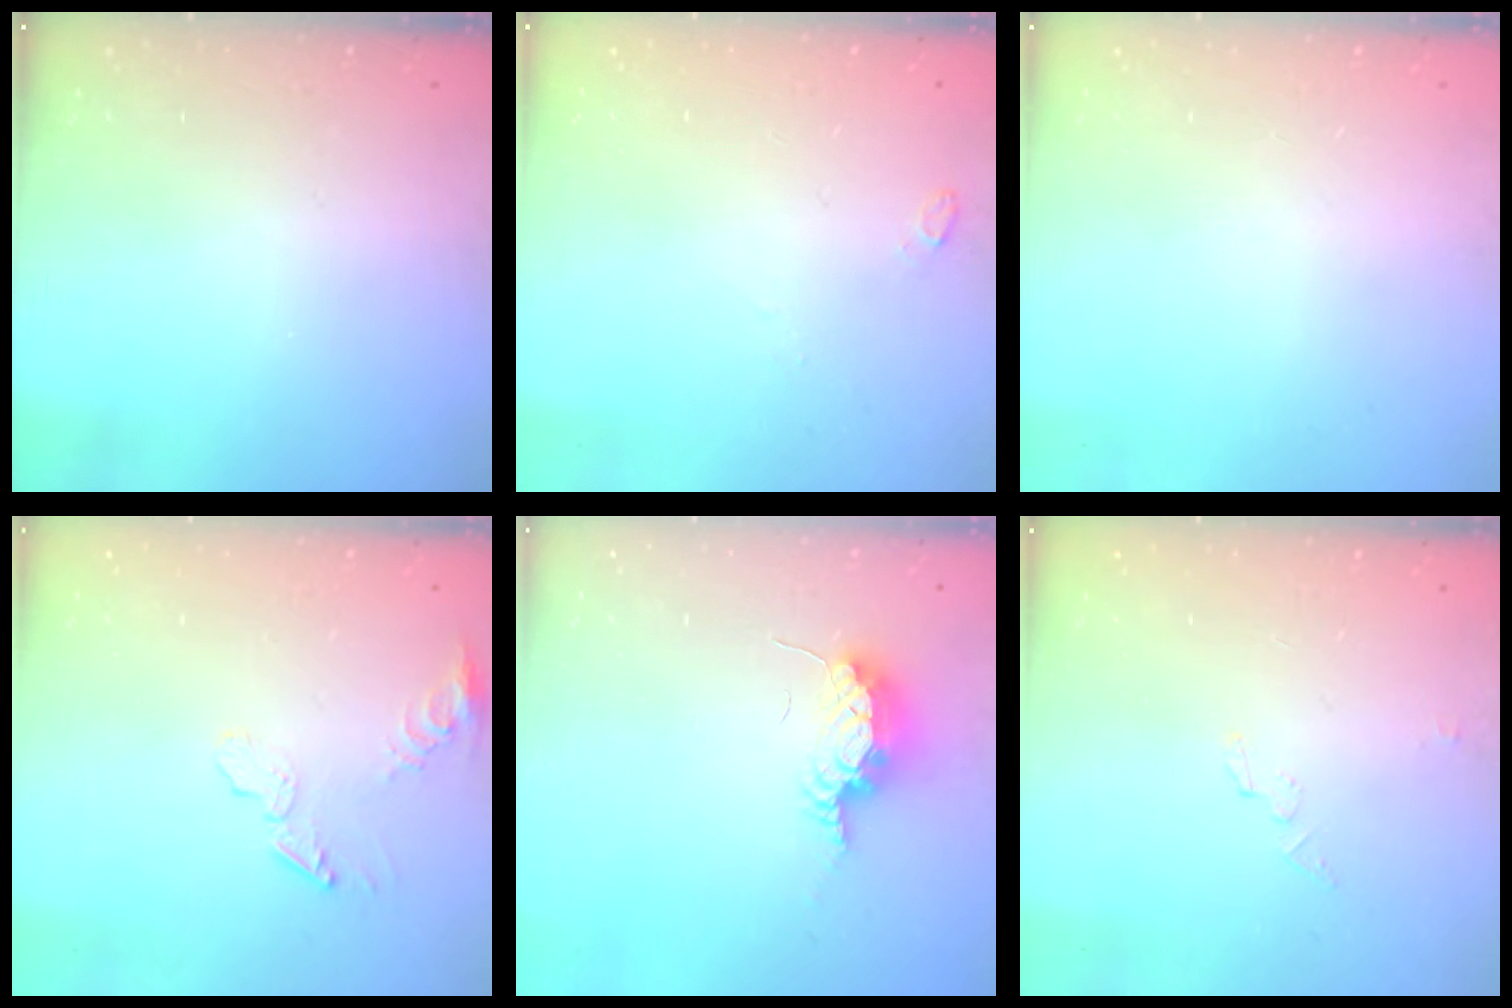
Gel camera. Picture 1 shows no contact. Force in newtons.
{"total": 4.7, "press": 2.7, "slide": 3.9}
{"total": 0.0}
{"total": 7.2, "press": 7.2, "slide": 0.6}
{"total": 7.8, "press": 7.6, "slide": 1.9}
{"total": 2.9, "press": 2.9, "slide": 0.2}